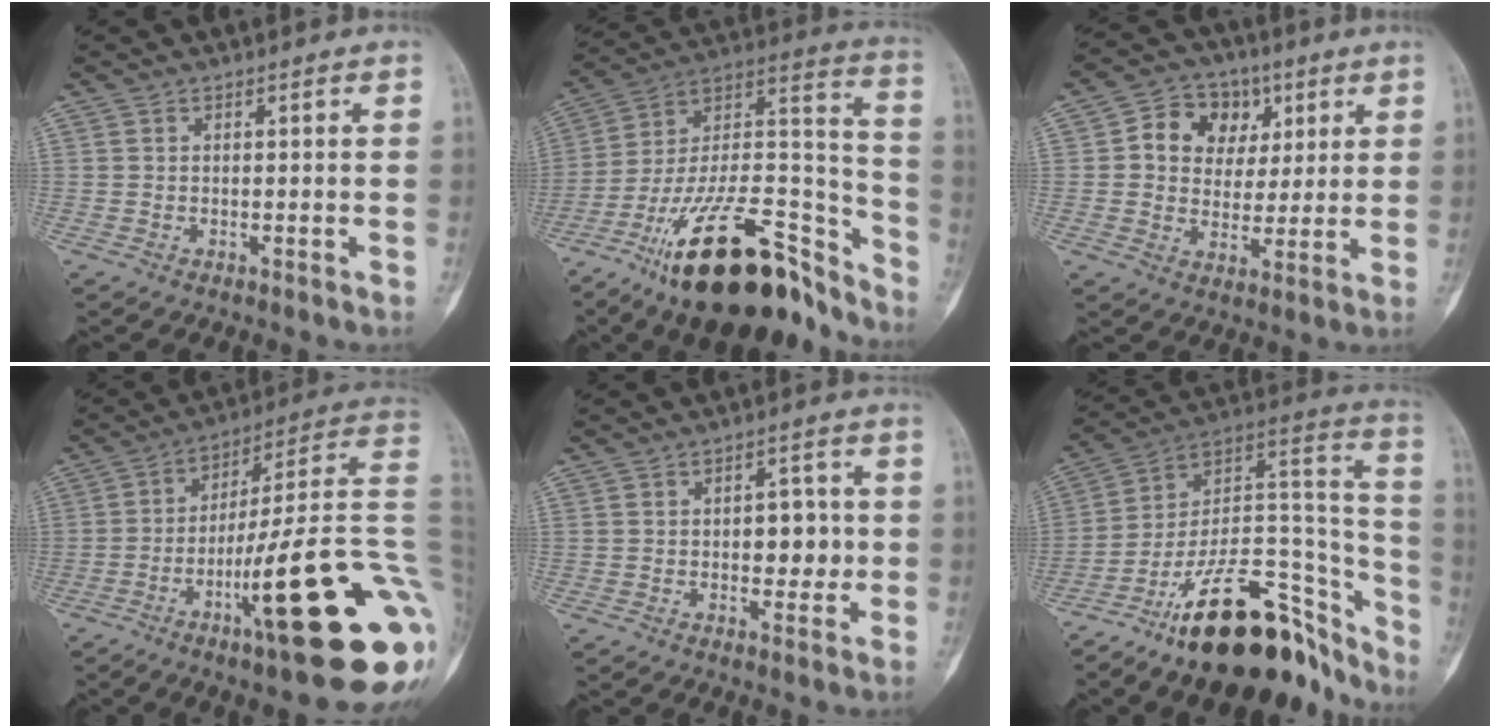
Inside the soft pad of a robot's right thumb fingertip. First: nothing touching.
{"total": 29.9, "force": [-20.0, 11.0, 19.4], "torque": [-0.268, 0.098, -0.333]}
{"total": 11.1, "force": [3.4, 9.2, 5.2], "torque": [-0.036, 0.000, 0.055]}
{"total": 27.4, "force": [-8.5, 4.8, 25.6], "torque": [-0.294, 0.044, -0.126]}
{"total": 6.3, "force": [-0.2, 3.8, 5.0], "torque": [-0.038, 0.005, -0.001]}
{"total": 27.4, "force": [-19.4, 10.8, 16.1], "torque": [-0.158, 0.127, -0.313]}